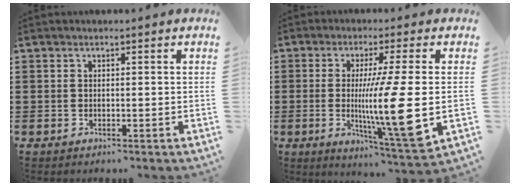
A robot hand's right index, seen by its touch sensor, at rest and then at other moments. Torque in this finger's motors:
{"motor_torque": [1.31, -0.07, 0.27, 0.11]}